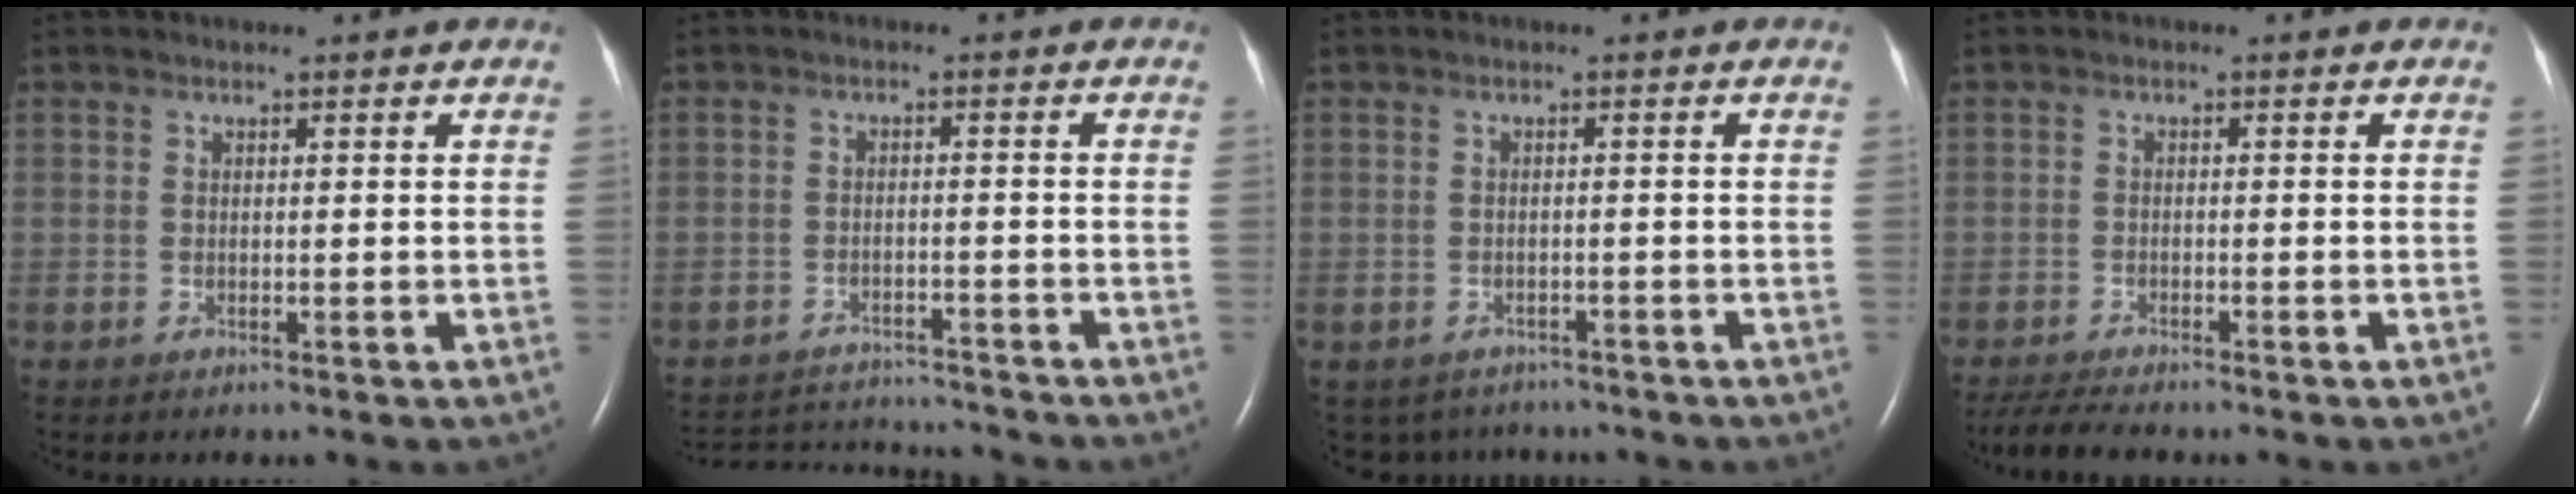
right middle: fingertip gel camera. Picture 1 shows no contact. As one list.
[{"total": 9.2, "force": [-9.2, 0.5, 0.8], "torque": [-0.019, 0.005, -0.137]}, {"total": 5.5, "force": [-4.8, 2.6, 0.3], "torque": [0.001, 0.005, -0.058]}, {"total": 4.8, "force": [-4.3, 0.1, 2.2], "torque": [-0.045, -0.020, -0.073]}]